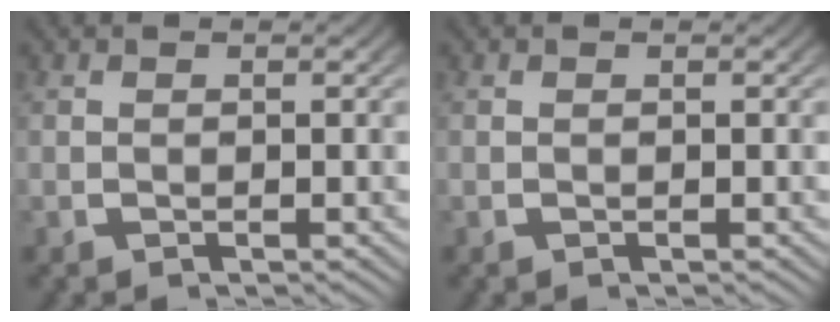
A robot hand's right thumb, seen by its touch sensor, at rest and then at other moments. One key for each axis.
{"total": 0.0}